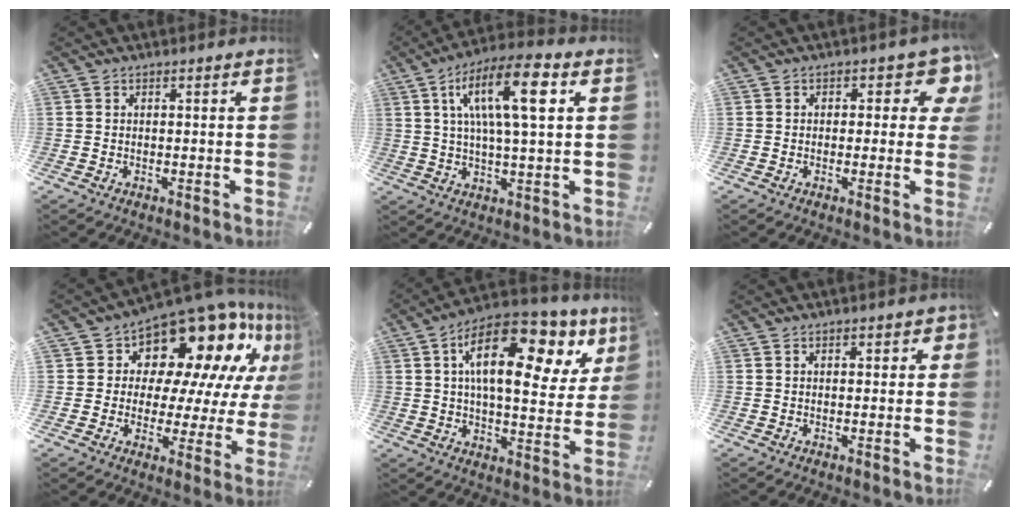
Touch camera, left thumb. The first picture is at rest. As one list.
[{"total": 14.2, "force": [4.7, 3.7, 12.9], "torque": [-0.238, 0.004, 0.074]}, {"total": 6.7, "force": [2.1, 3.8, 5.1], "torque": [-0.051, -0.008, 0.030]}, {"total": 16.3, "force": [12.0, 8.2, 7.5], "torque": [-0.110, -0.112, 0.202]}, {"total": 21.4, "force": [9.2, 9.7, 16.6], "torque": [-0.271, -0.042, 0.145]}, {"total": 1.7, "force": [0.0, 1.1, 1.4], "torque": [-0.018, 0.004, -0.003]}]